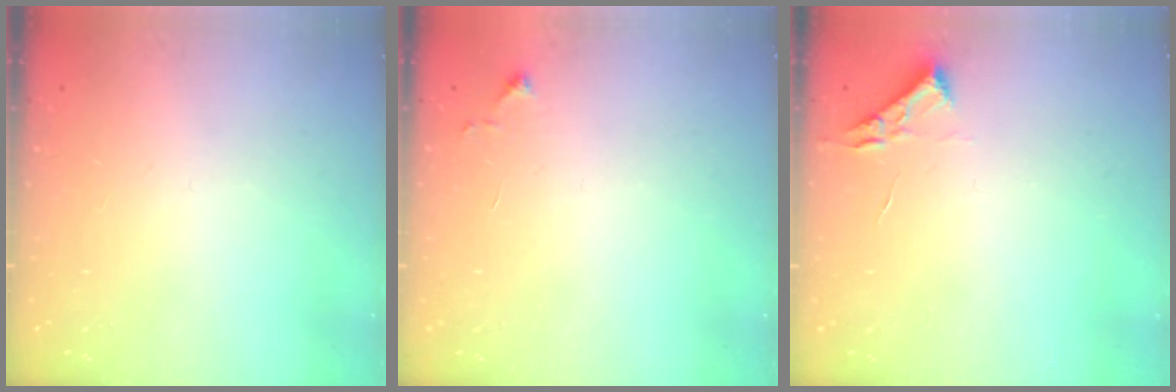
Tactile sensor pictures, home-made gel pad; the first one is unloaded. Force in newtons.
{"total": 3.2, "press": 3.2, "slide": 0.6}
{"total": 3.1, "press": 3.0, "slide": 0.4}